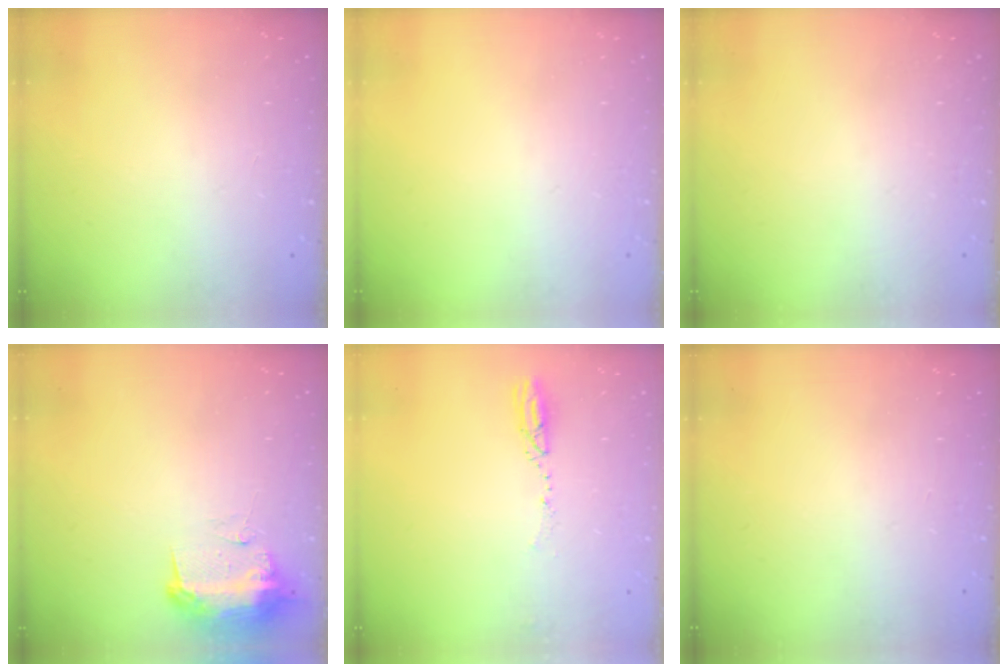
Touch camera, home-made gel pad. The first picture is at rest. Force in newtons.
{"total": 0.0}
{"total": 0.0}
{"total": 11.4, "press": 11.4, "slide": 1.1}
{"total": 3.3, "press": 3.2, "slide": 0.8}
{"total": 0.0}